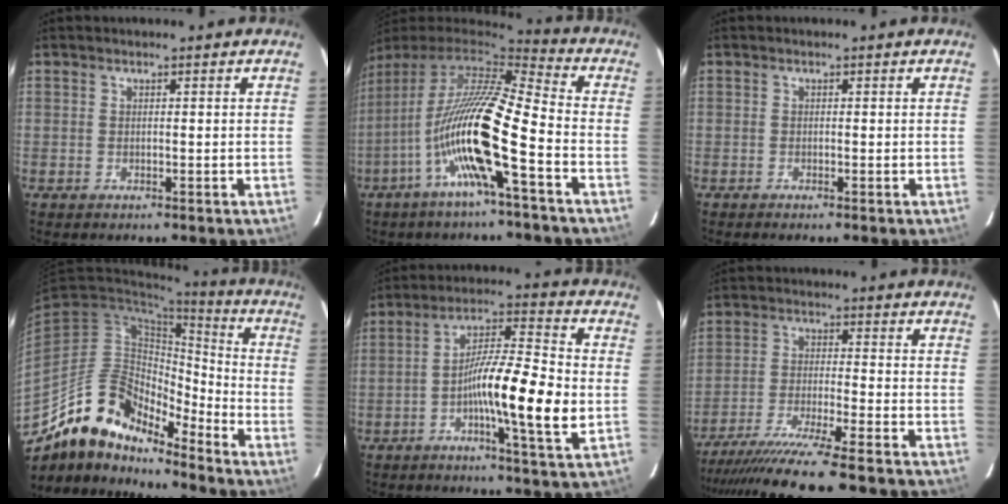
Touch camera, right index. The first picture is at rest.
{"total": 18.1, "force": [-6.3, 0.9, 16.9], "torque": [-0.339, -0.009, -0.127]}
{"total": 0.6, "force": [-0.4, -0.1, 0.4], "torque": [-0.010, -0.001, -0.008]}
{"total": 14.6, "force": [-12.4, 5.6, 5.5], "torque": [-0.093, 0.048, -0.224]}
{"total": 13.5, "force": [-2.6, 0.7, 13.2], "torque": [-0.226, 0.001, -0.052]}
{"total": 15.6, "force": [-13.5, -1.4, 7.7], "torque": [-0.119, -0.042, -0.217]}